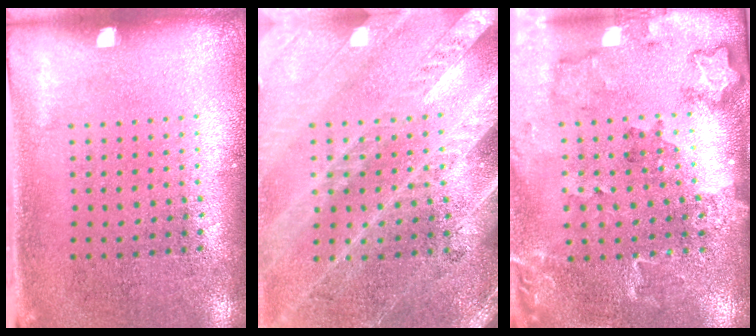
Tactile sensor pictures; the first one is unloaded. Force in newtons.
{"total": 2.9, "press": 2.6, "slide": 1.1}
{"total": 1.8, "press": 1.8, "slide": 0.0}